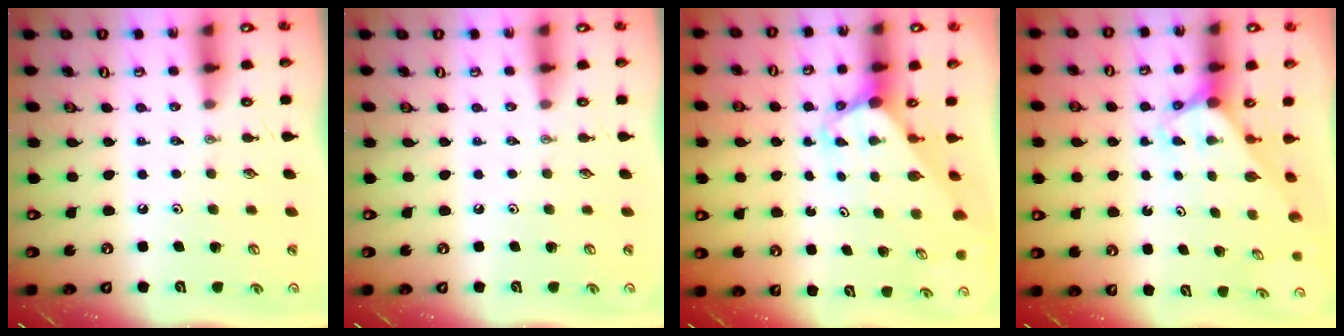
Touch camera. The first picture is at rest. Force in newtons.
{"total": 0.0}
{"total": 3.2, "press": 3.2, "slide": 0.2}
{"total": 2.8, "press": 2.8, "slide": 0.2}